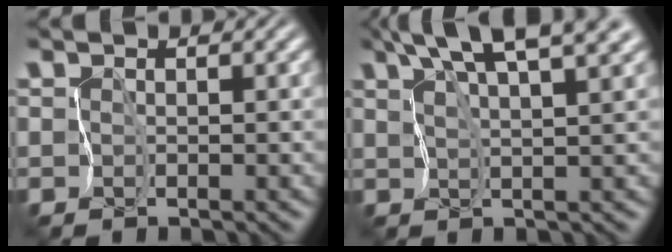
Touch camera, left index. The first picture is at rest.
{"total": 8.2, "force": [5.9, 1.5, 5.5], "torque": [-0.103, 0.023, 0.089]}